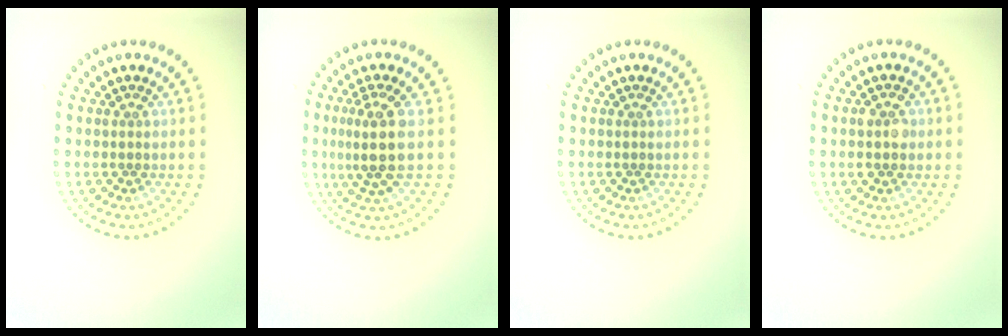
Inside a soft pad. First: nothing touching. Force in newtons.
{"total": 3.8, "press": 3.1, "slide": 2.1}
{"total": 0.0}
{"total": 2.4, "press": 2.4, "slide": 0.1}